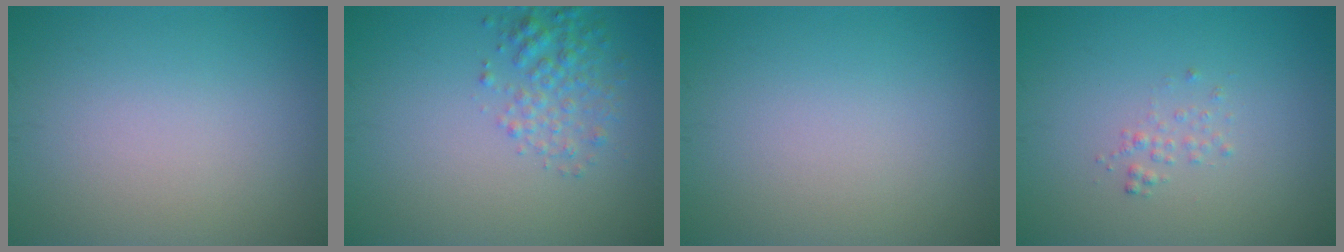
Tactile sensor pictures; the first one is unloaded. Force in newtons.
{"total": 2.6, "press": 2.6, "slide": 0.1}
{"total": 0.0}
{"total": 0.9, "press": 0.9, "slide": 0.1}